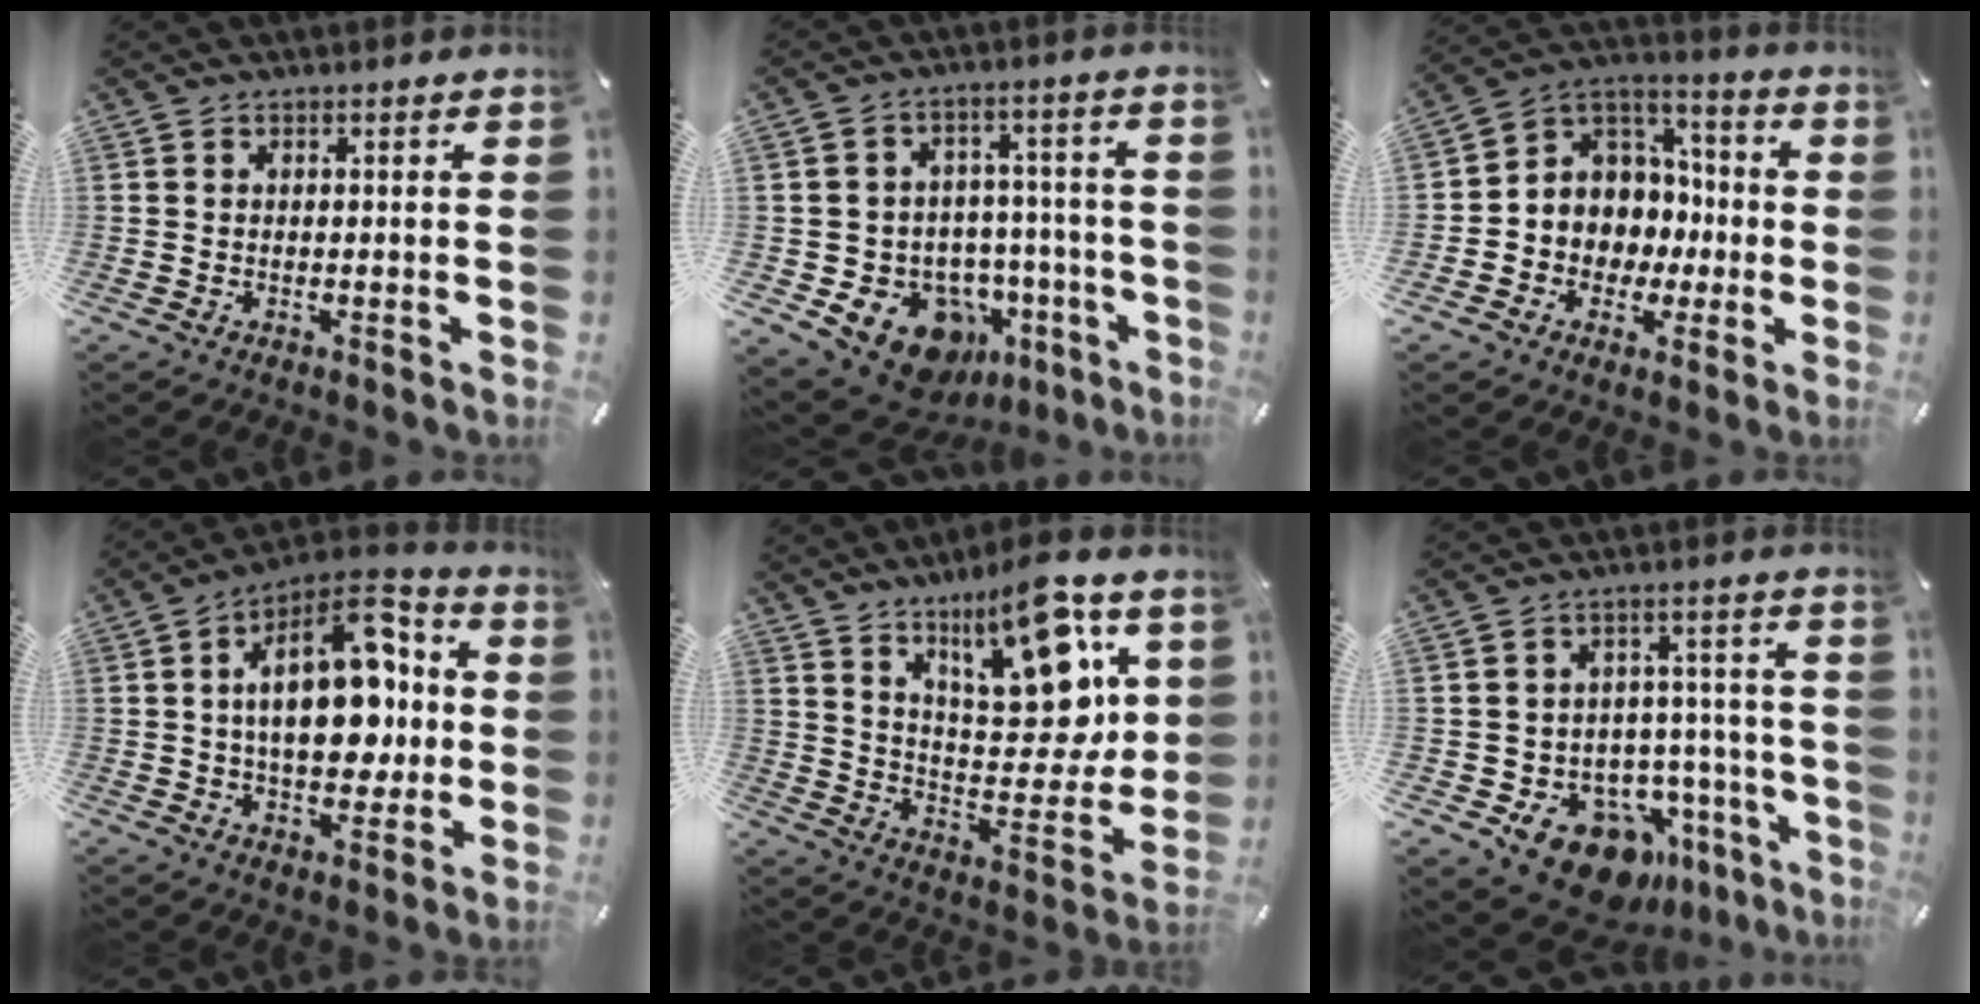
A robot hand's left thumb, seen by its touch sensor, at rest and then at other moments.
{"total": 14.3, "force": [-7.6, 10.5, 6.1], "torque": [-0.072, 0.040, -0.119]}
{"total": 9.0, "force": [-0.6, 8.9, 0.0], "torque": [-0.013, -0.014, -0.002]}
{"total": 19.5, "force": [2.8, 11.2, 15.7], "torque": [-0.247, -0.009, 0.047]}
{"total": 19.7, "force": [10.9, 8.2, 14.2], "torque": [-0.193, -0.068, 0.177]}
{"total": 14.9, "force": [-9.6, 9.1, 6.9], "torque": [-0.075, 0.061, -0.151]}